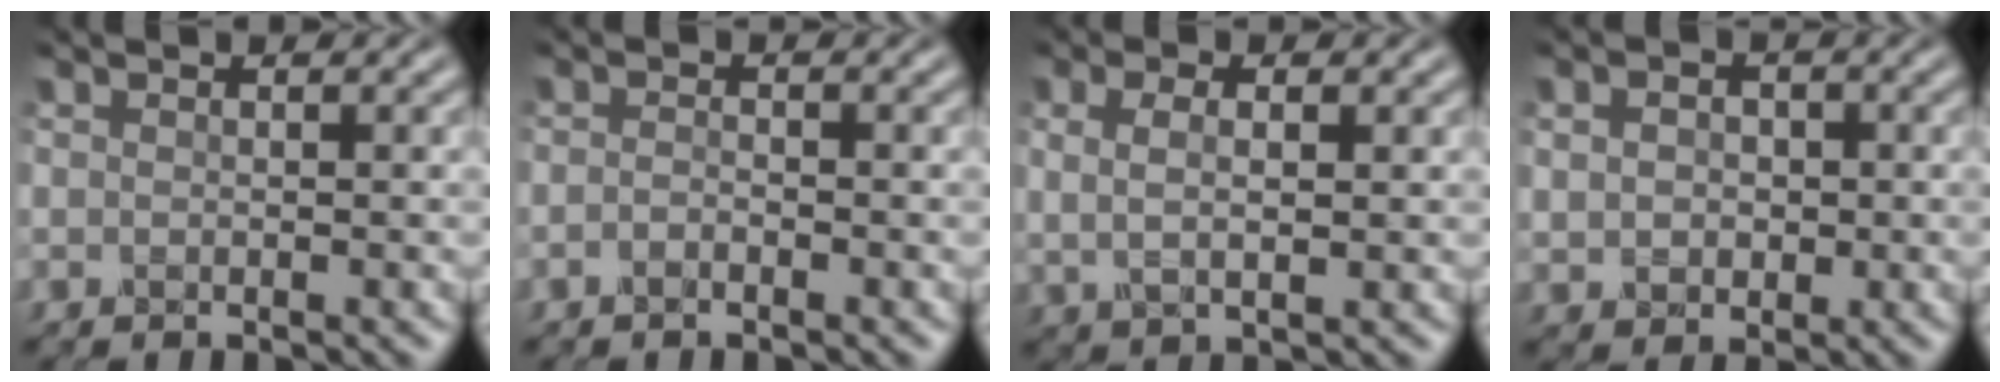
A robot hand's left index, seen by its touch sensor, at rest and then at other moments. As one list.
[{"total": 0.8, "force": [-0.5, 0.3, 0.5], "torque": [-0.013, 0.000, -0.013]}, {"total": 3.0, "force": [0.9, 1.3, 2.5], "torque": [-0.048, -0.004, 0.017]}, {"total": 2.6, "force": [0.1, 2.1, 1.6], "torque": [-0.031, 0.000, 0.003]}]